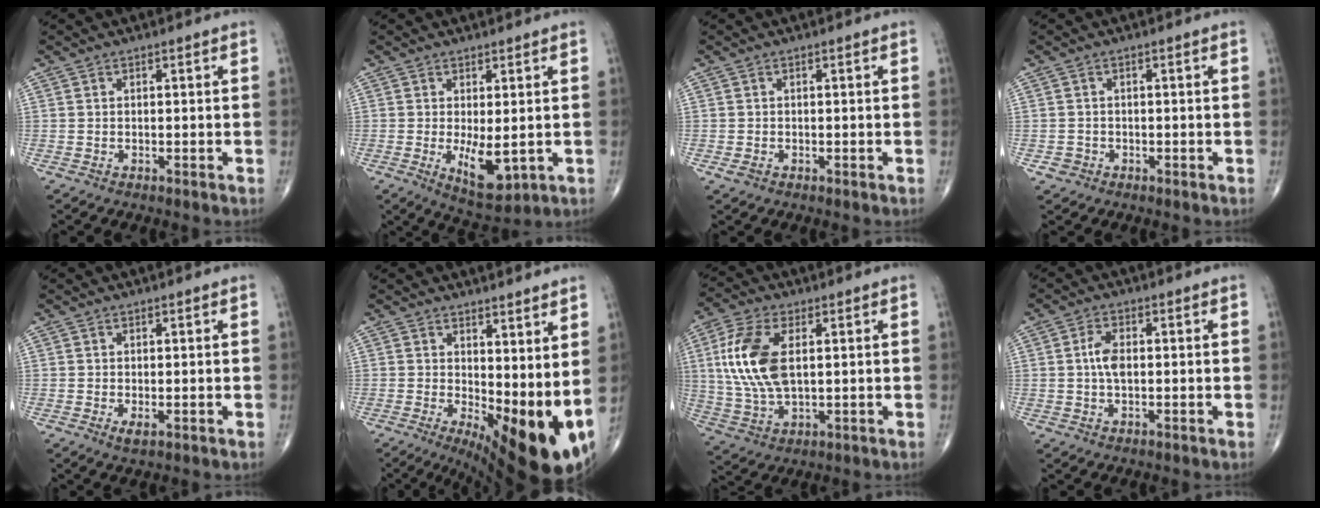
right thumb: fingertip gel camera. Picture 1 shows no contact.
{"total": 7.1, "force": [-0.8, 3.0, 6.4], "torque": [-0.093, -0.021, 0.001]}
{"total": 1.0, "force": [-0.3, 0.8, 0.6], "torque": [-0.012, -0.001, -0.005]}
{"total": 1.5, "force": [-0.6, 1.4, 0.1], "torque": [0.006, 0.007, -0.013]}
{"total": 1.5, "force": [-0.2, 0.7, 1.3], "torque": [-0.023, -0.005, -0.001]}
{"total": 15.8, "force": [1.5, 6.3, 14.4], "torque": [-0.206, -0.035, 0.039]}
{"total": 13.3, "force": [2.5, 6.9, 11.1], "torque": [-0.243, -0.003, 0.051]}
{"total": 3.8, "force": [0.2, 2.0, 3.3], "torque": [-0.068, 0.004, -0.001]}